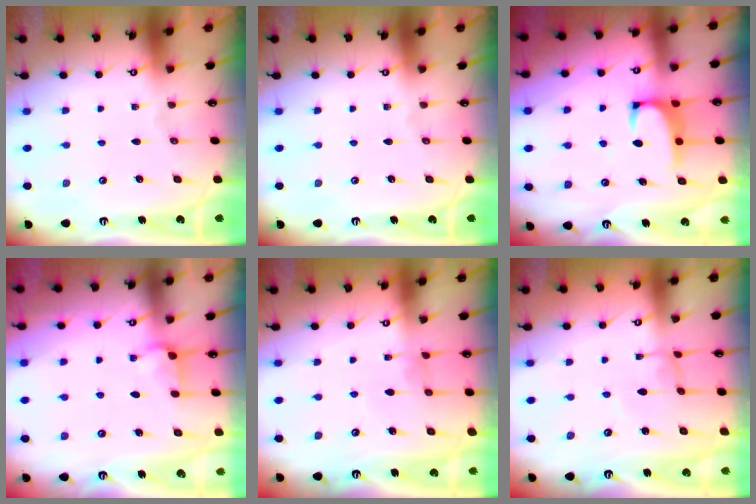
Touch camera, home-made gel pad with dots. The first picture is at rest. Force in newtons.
{"total": 0.0}
{"total": 1.9, "press": 1.7, "slide": 0.8}
{"total": 2.9, "press": 2.8, "slide": 0.6}
{"total": 0.7, "press": 0.4, "slide": 0.5}
{"total": 1.4, "press": 1.4, "slide": 0.1}